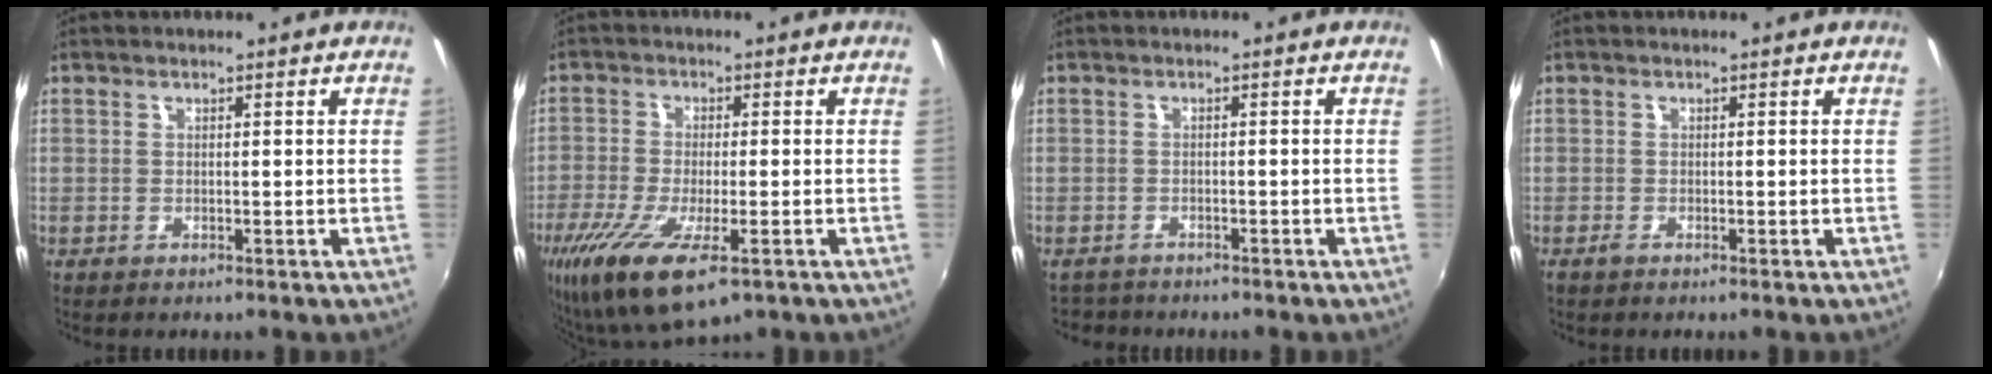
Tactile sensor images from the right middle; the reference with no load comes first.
{"total": 15.4, "force": [-7.9, 5.1, 12.2], "torque": [-0.259, -0.064, -0.135]}
{"total": 2.6, "force": [-2.5, 0.9, 0.1], "torque": [-0.012, -0.009, -0.044]}
{"total": 0.8, "force": [-0.6, 0.3, 0.4], "torque": [-0.007, -0.004, -0.013]}